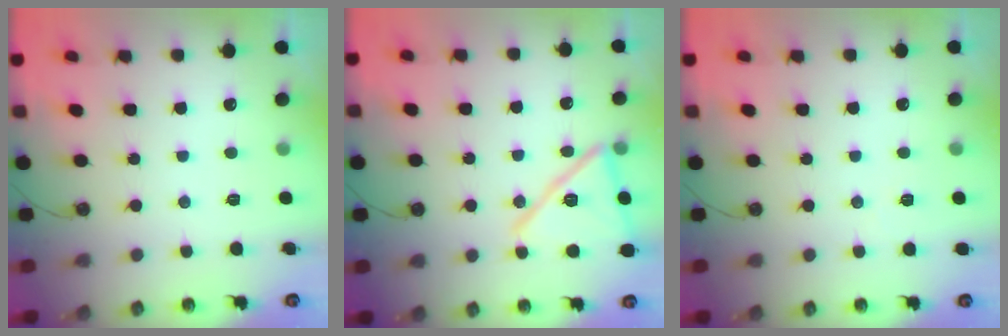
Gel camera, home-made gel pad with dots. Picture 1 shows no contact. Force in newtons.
{"total": 17.5, "press": 16.4, "slide": 6.1}
{"total": 2.7, "press": 2.5, "slide": 1.1}